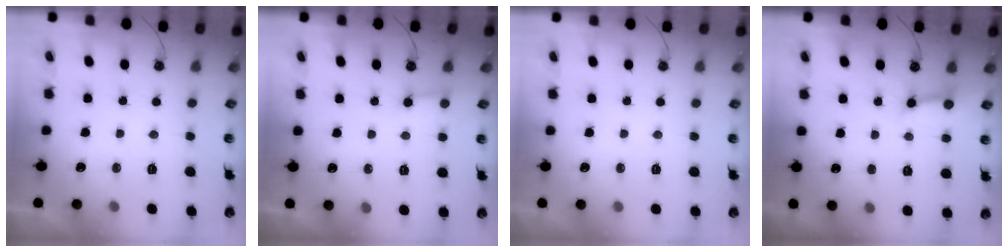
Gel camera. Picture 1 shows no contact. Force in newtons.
{"total": 7.5, "press": 7.4, "slide": 0.5}
{"total": 0.0}
{"total": 3.6, "press": 3.6, "slide": 0.2}